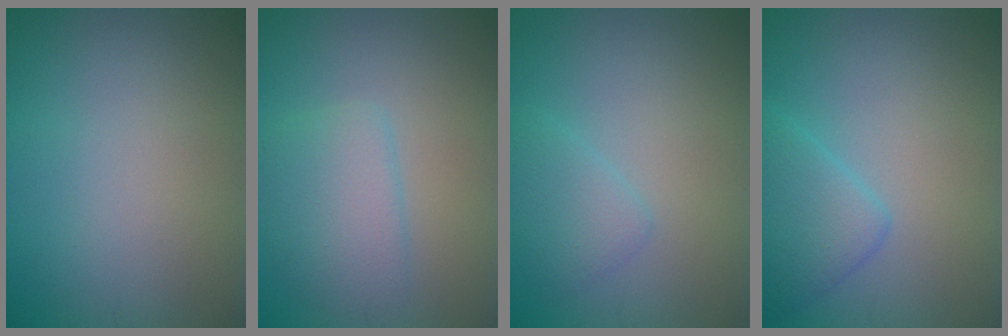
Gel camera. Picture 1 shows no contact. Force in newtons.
{"total": 3.3, "press": 3.3, "slide": 0.1}
{"total": 2.0, "press": 2.0, "slide": 0.1}
{"total": 3.3, "press": 3.3, "slide": 0.1}